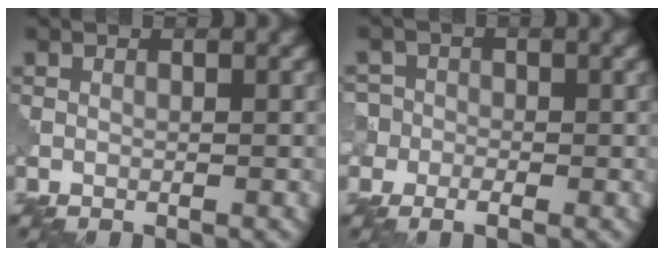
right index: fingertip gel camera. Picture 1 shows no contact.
{"total": 3.1, "force": [-1.0, 2.6, 1.4], "torque": [-0.007, 0.009, -0.043]}